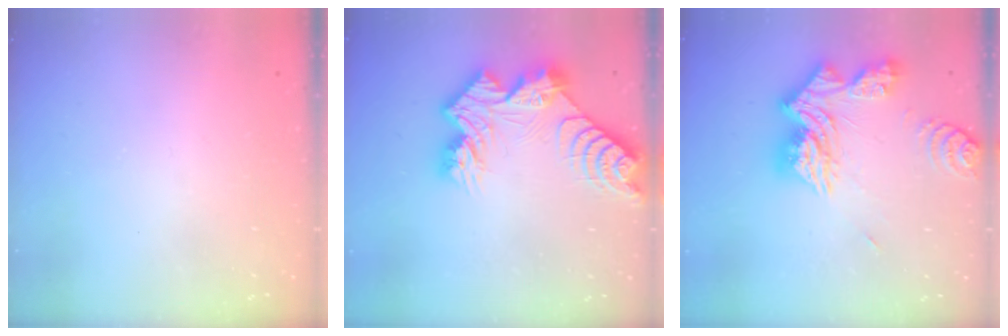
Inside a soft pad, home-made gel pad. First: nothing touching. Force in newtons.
{"total": 13.4, "press": 13.4, "slide": 1.1}
{"total": 18.5, "press": 18.4, "slide": 1.6}